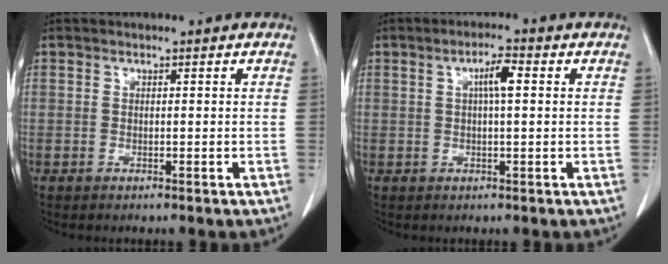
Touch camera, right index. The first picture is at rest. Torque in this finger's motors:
{"motor_torque": [0.08, 0.01, 0.04, 0.06]}